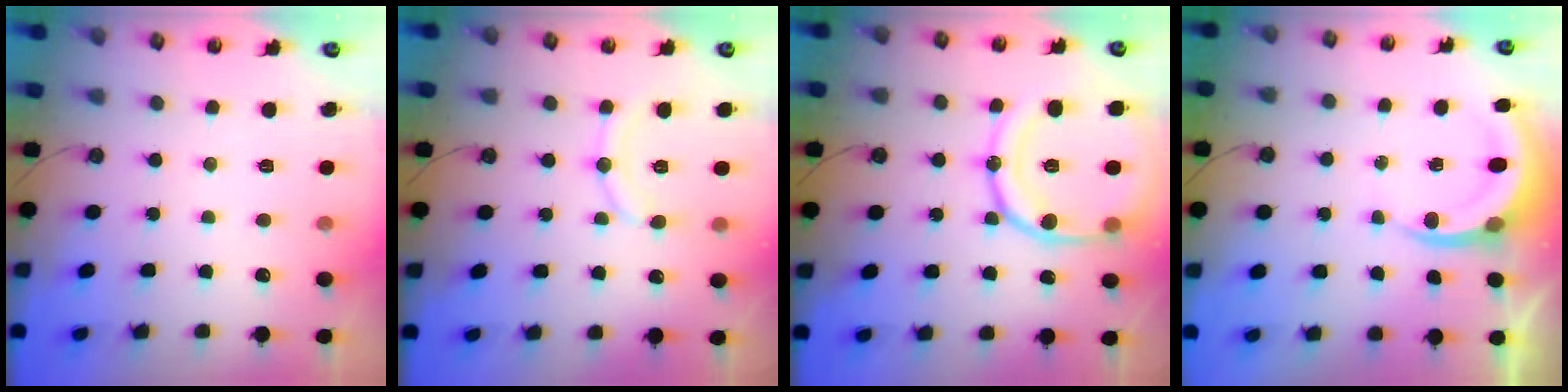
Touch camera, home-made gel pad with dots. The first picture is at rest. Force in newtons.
{"total": 8.8, "press": 8.7, "slide": 0.7}
{"total": 17.9, "press": 17.8, "slide": 2.1}
{"total": 4.5, "press": 4.5, "slide": 0.3}